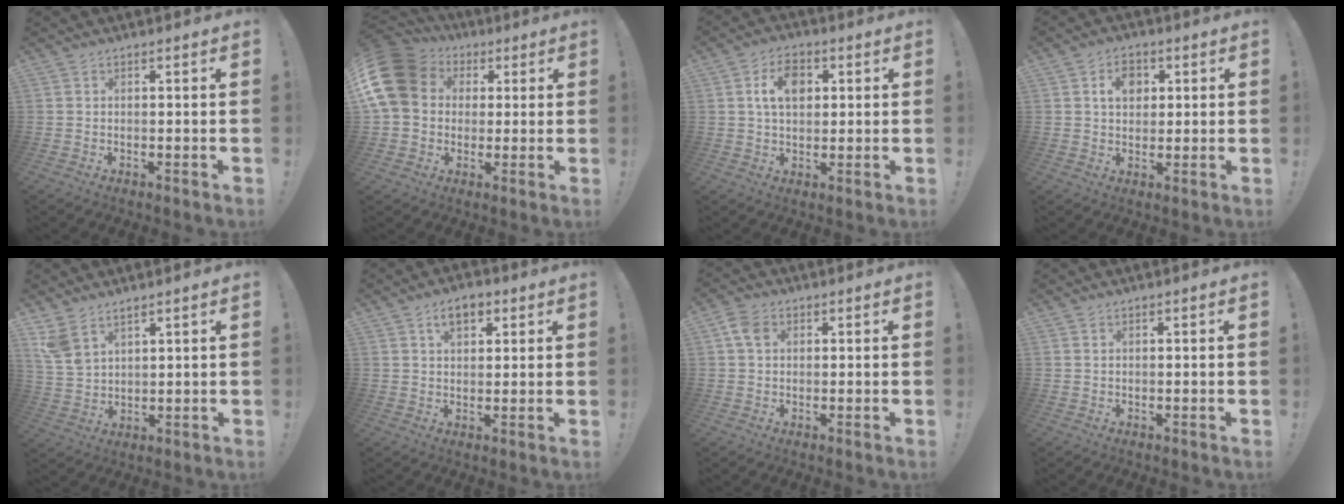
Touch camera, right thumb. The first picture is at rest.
{"total": 16.4, "force": [3.6, 13.1, 9.1], "torque": [-0.160, -0.004, 0.069]}
{"total": 8.9, "force": [2.5, 6.0, 6.1], "torque": [-0.098, 0.010, 0.045]}
{"total": 6.8, "force": [2.2, 5.2, 3.9], "torque": [-0.053, 0.002, 0.036]}
{"total": 6.7, "force": [4.8, 3.3, 3.4], "torque": [-0.065, -0.020, 0.096]}
{"total": 5.8, "force": [2.8, 3.7, 3.5], "torque": [-0.041, -0.002, 0.048]}
{"total": 2.7, "force": [0.4, 1.9, 1.9], "torque": [-0.036, 0.007, 0.010]}
{"total": 0.5, "force": [0.3, 0.2, 0.3], "torque": [-0.011, 0.003, 0.008]}